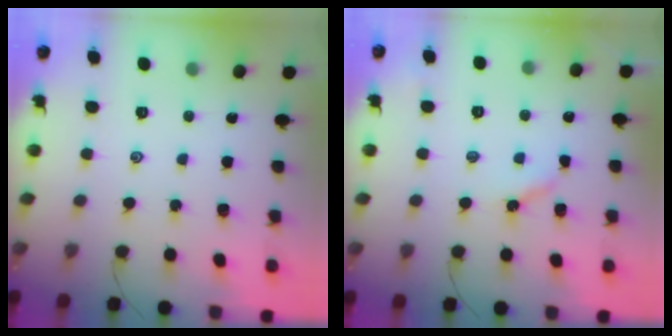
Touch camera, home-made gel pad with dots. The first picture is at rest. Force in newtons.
{"total": 4.7, "press": 4.7, "slide": 0.4}